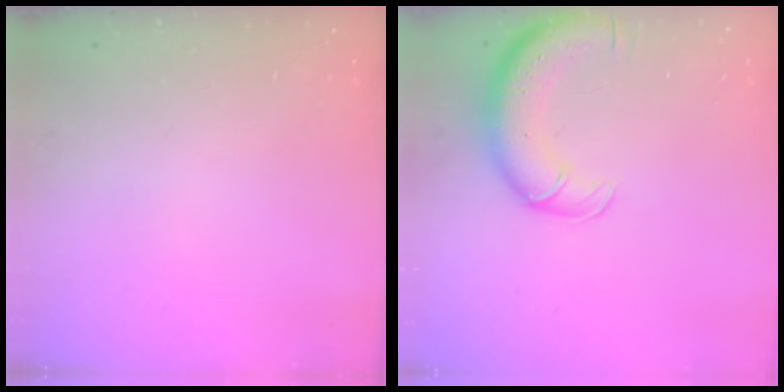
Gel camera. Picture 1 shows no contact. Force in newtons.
{"total": 11.9, "press": 11.5, "slide": 3.2}